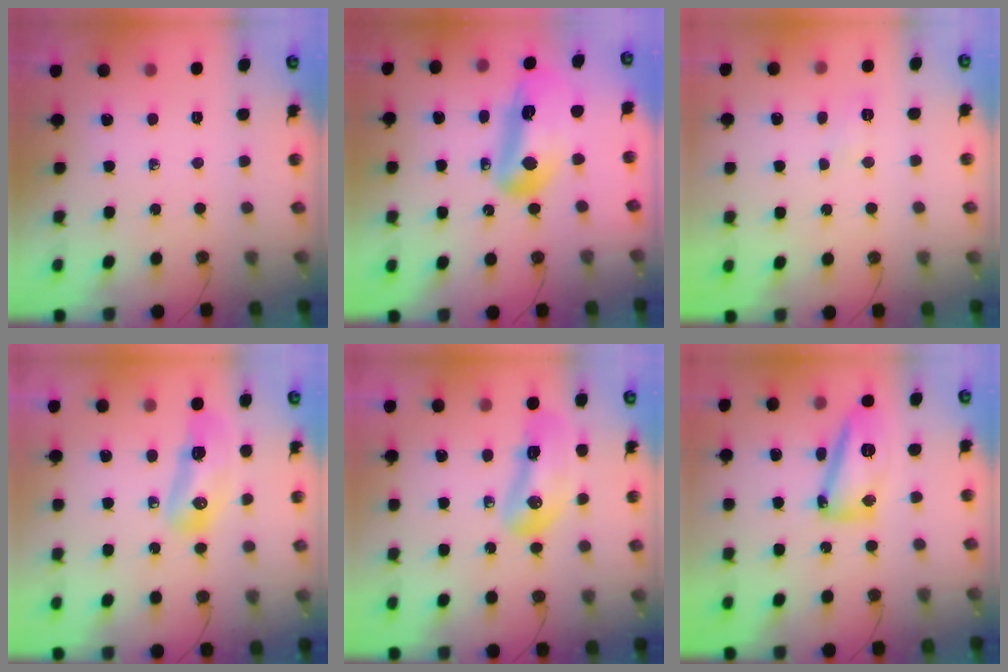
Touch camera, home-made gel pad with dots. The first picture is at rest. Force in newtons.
{"total": 14.9, "press": 14.8, "slide": 1.7}
{"total": 3.9, "press": 3.9, "slide": 0.4}
{"total": 9.3, "press": 9.2, "slide": 1.8}
{"total": 14.8, "press": 12.3, "slide": 8.2}
{"total": 13.8, "press": 13.8, "slide": 1.2}